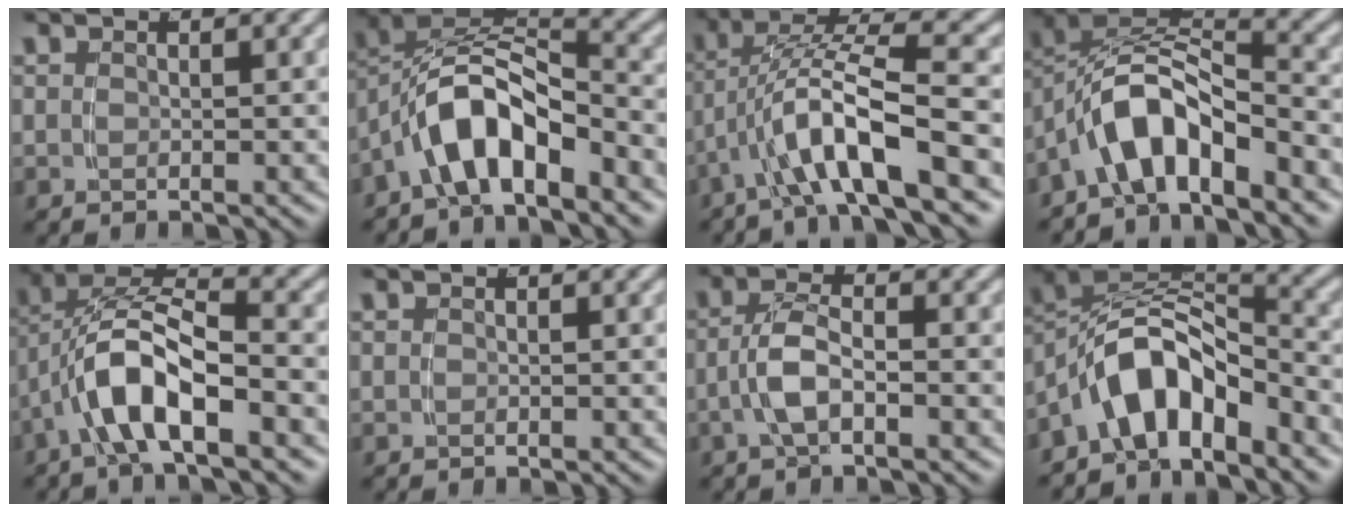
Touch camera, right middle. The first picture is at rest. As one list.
[{"total": 8.5, "force": [-1.7, 6.0, 5.8], "torque": [-0.119, -0.011, -0.030]}, {"total": 5.6, "force": [-0.6, 1.8, 5.3], "torque": [-0.104, 0.003, -0.010]}, {"total": 8.5, "force": [-1.8, 6.0, 5.7], "torque": [-0.123, -0.010, -0.033]}, {"total": 8.4, "force": [-0.4, 5.4, 6.5], "torque": [-0.140, -0.011, -0.009]}, {"total": 0.0}, {"total": 3.1, "force": [-1.0, 0.8, 2.8], "torque": [-0.057, -0.002, -0.015]}, {"total": 11.0, "force": [-2.0, 8.1, 7.1], "torque": [-0.135, -0.012, -0.036]}]